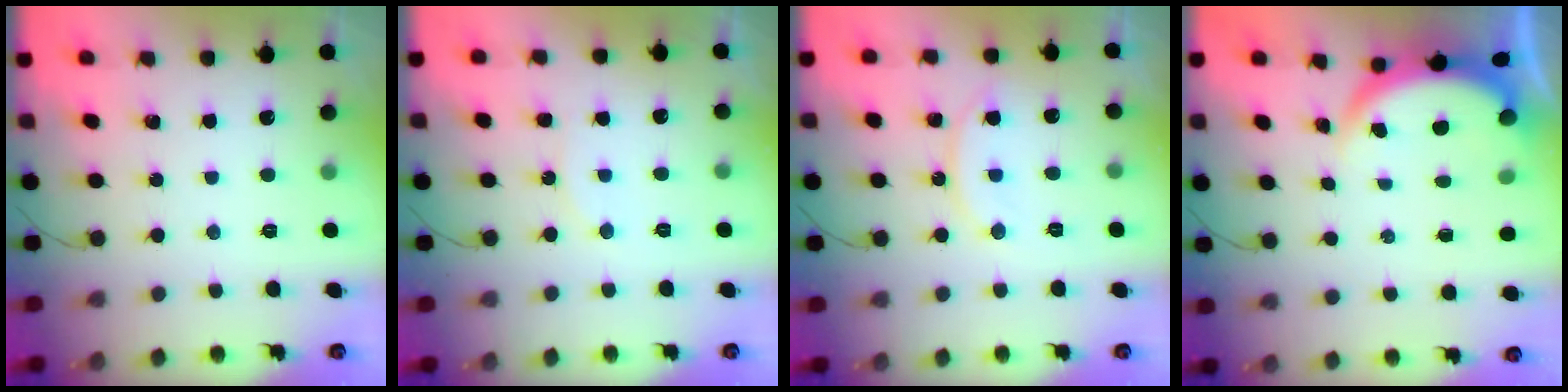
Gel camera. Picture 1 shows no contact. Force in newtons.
{"total": 6.0, "press": 5.7, "slide": 1.9}
{"total": 10.7, "press": 10.7, "slide": 0.3}
{"total": 3.8, "press": 3.8, "slide": 0.1}